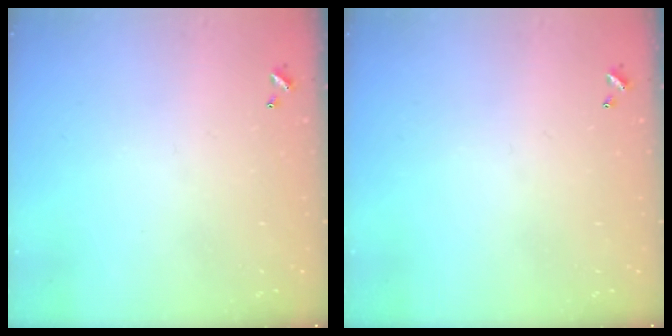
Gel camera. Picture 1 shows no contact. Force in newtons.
{"total": 0.0}